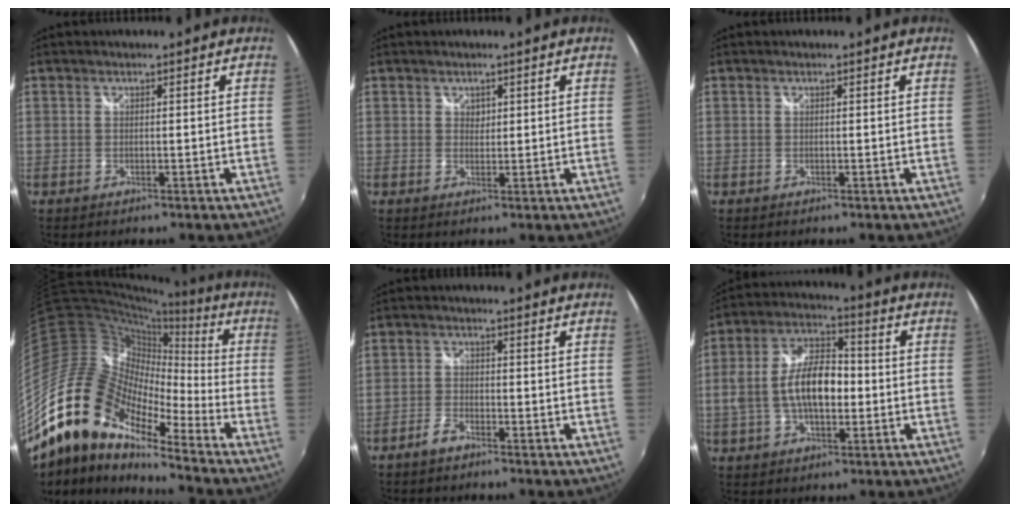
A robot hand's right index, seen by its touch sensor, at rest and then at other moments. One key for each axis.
{"total": 1.2, "fx": 0.5, "fy": 1.1, "fz": 0.2, "tx": -0.001, "ty": 0.003, "tz": 0.008}
{"total": 0.0}
{"total": 17.7, "fx": -12.1, "fy": 7.5, "fz": 10.5, "tx": -0.166, "ty": -0.022, "tz": -0.241}
{"total": 2.8, "fx": -2.3, "fy": 1.1, "fz": 1.3, "tx": -0.041, "ty": 0.002, "tz": -0.048}
{"total": 12.1, "fx": -1.6, "fy": 6.0, "fz": 10.4, "tx": -0.204, "ty": 0.012, "tz": -0.027}